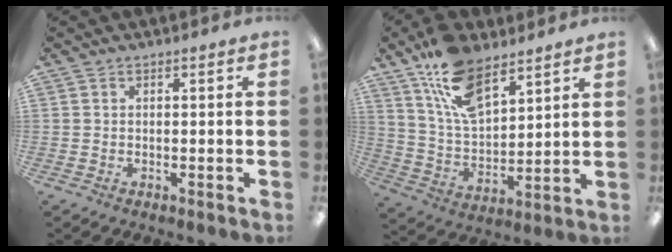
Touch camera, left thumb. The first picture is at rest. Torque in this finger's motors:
{"motor_torque": [0.43, 0.26, 1.47, -1.30, 0.32]}